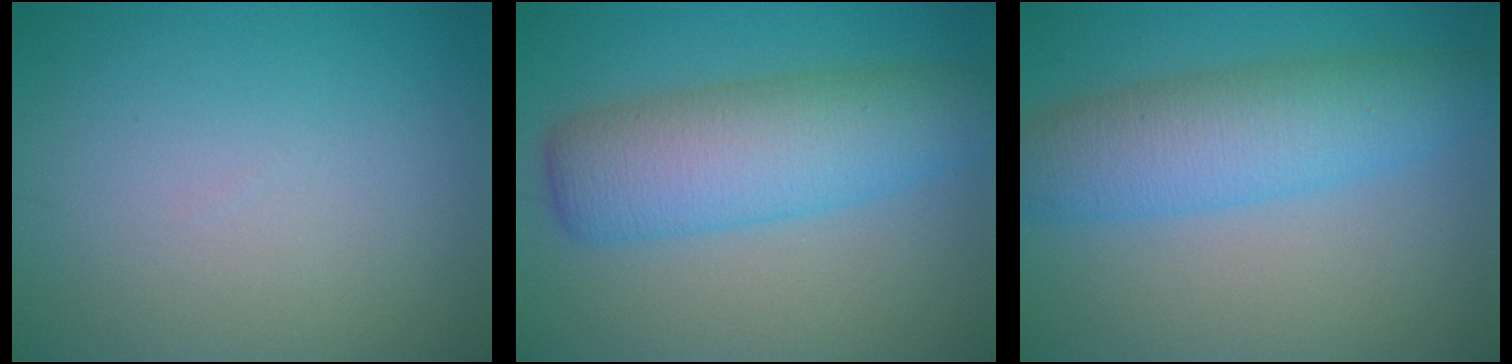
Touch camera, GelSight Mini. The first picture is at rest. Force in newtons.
{"total": 7.4, "press": 7.4, "slide": 0.3}
{"total": 6.6, "press": 6.6, "slide": 0.0}